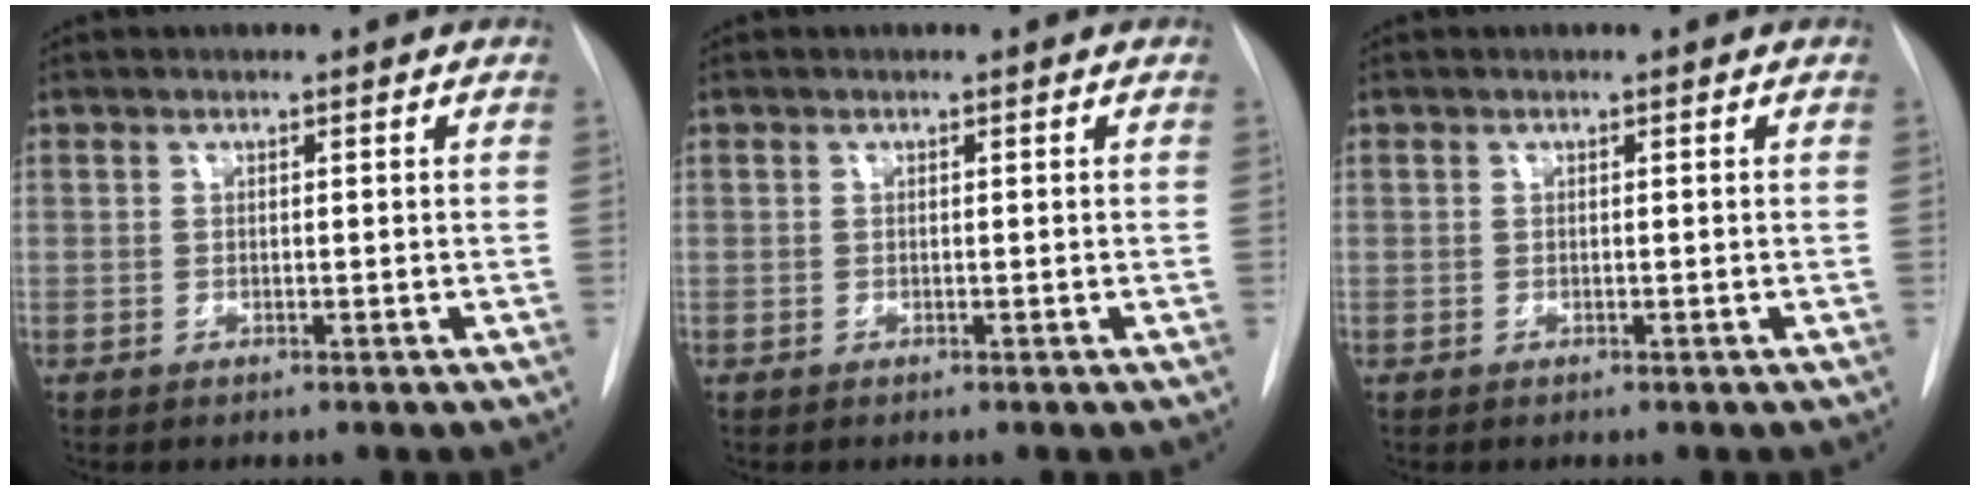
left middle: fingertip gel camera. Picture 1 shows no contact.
{"total": 0.0}
{"total": 0.0}